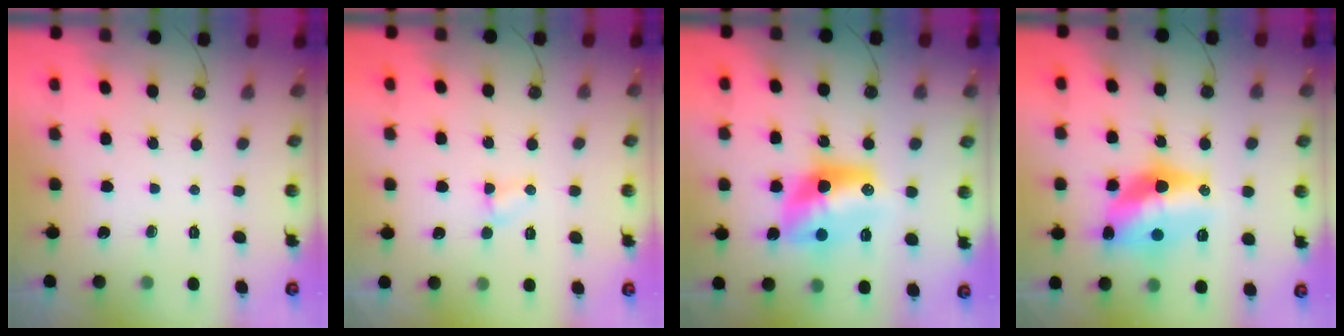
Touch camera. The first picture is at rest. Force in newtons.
{"total": 2.9, "press": 2.9, "slide": 0.3}
{"total": 13.5, "press": 13.4, "slide": 1.1}
{"total": 16.9, "press": 16.4, "slide": 4.1}